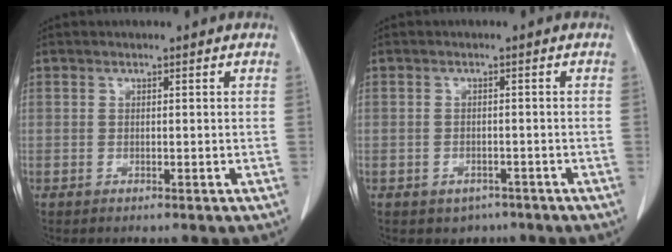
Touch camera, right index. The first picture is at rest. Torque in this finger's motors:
{"motor_torque": [0.28, -0.23, 0.06, 0.00]}